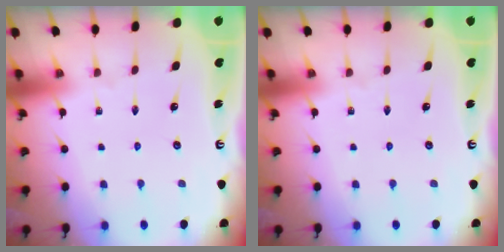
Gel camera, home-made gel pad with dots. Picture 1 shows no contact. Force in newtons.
{"total": 0.0}